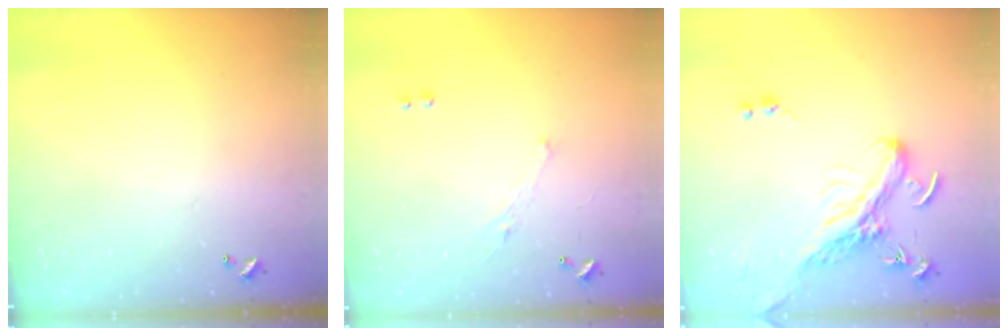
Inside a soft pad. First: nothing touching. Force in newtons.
{"total": 0.9, "press": 0.6, "slide": 0.7}
{"total": 2.9, "press": 2.4, "slide": 1.7}